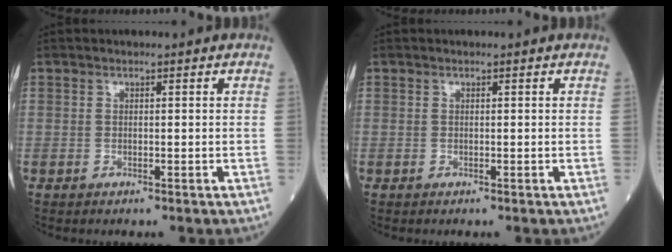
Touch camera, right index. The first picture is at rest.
{"total": 0.0}